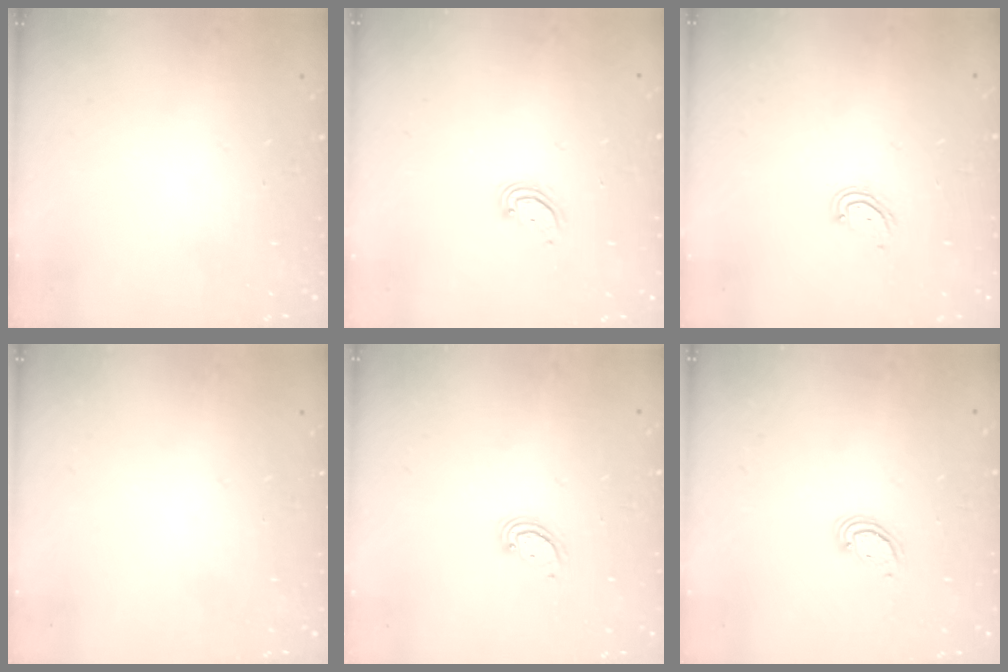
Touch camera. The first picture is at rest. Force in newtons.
{"total": 2.9, "press": 2.9, "slide": 0.2}
{"total": 3.9, "press": 3.9, "slide": 0.4}
{"total": 0.0}
{"total": 2.6, "press": 2.6, "slide": 0.3}
{"total": 2.6, "press": 2.5, "slide": 0.3}